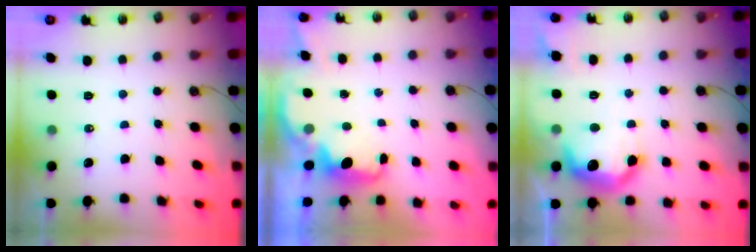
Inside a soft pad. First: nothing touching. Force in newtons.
{"total": 1.9, "press": 1.8, "slide": 0.7}
{"total": 11.9, "press": 11.9, "slide": 0.5}